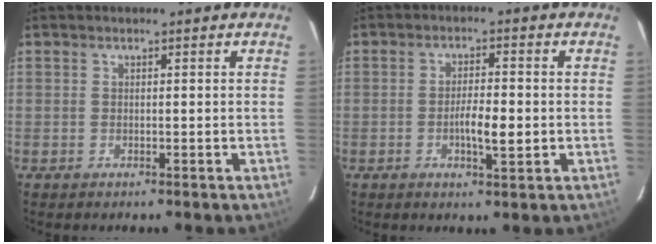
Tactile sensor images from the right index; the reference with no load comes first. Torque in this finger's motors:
{"motor_torque": [0.73, 0.00, 0.30, 0.08]}